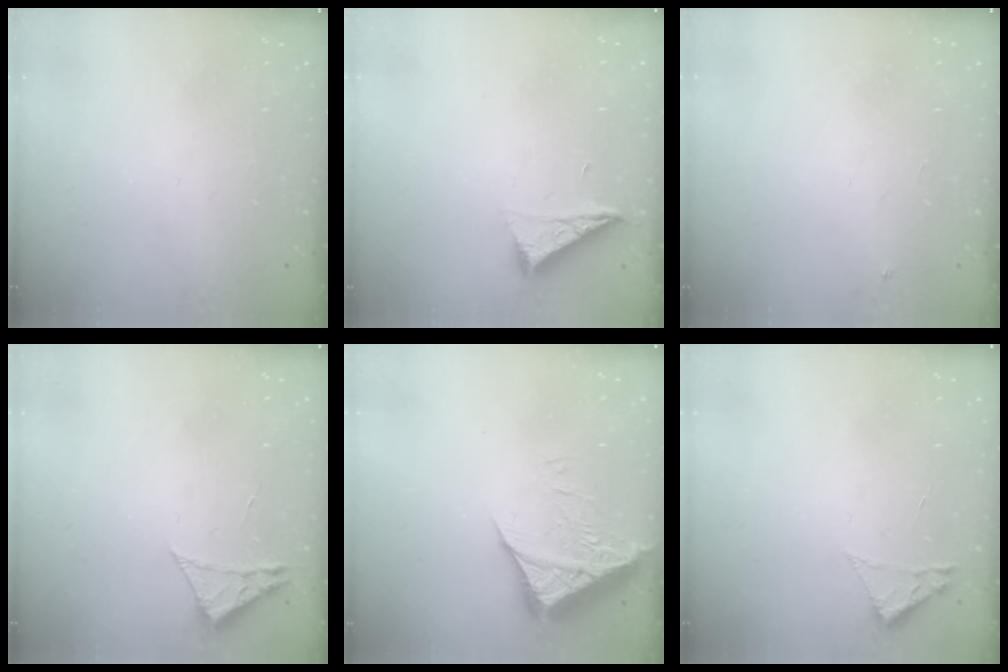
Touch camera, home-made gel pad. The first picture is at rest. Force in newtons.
{"total": 7.1, "press": 7.1, "slide": 0.5}
{"total": 2.7, "press": 2.7, "slide": 0.4}
{"total": 2.3, "press": 2.3, "slide": 0.4}
{"total": 7.2, "press": 7.2, "slide": 0.6}
{"total": 1.8, "press": 1.8, "slide": 0.2}